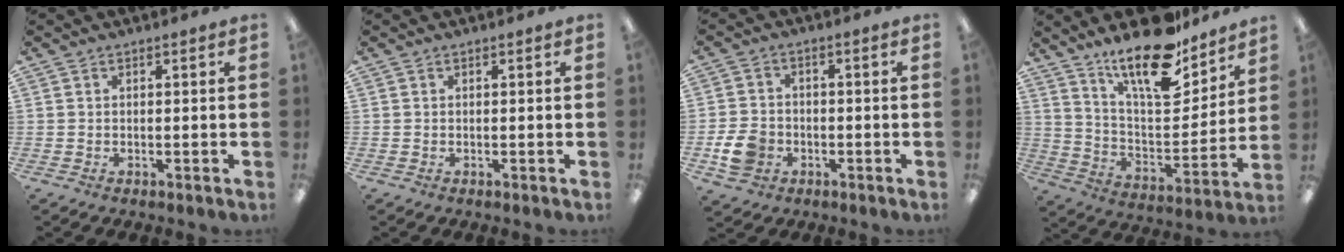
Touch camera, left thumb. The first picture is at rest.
{"total": 0.0}
{"total": 7.0, "force": [-2.4, 5.5, 3.6], "torque": [-0.074, 0.009, -0.043]}
{"total": 19.6, "force": [15.2, 6.5, 10.6], "torque": [-0.184, -0.099, 0.260]}